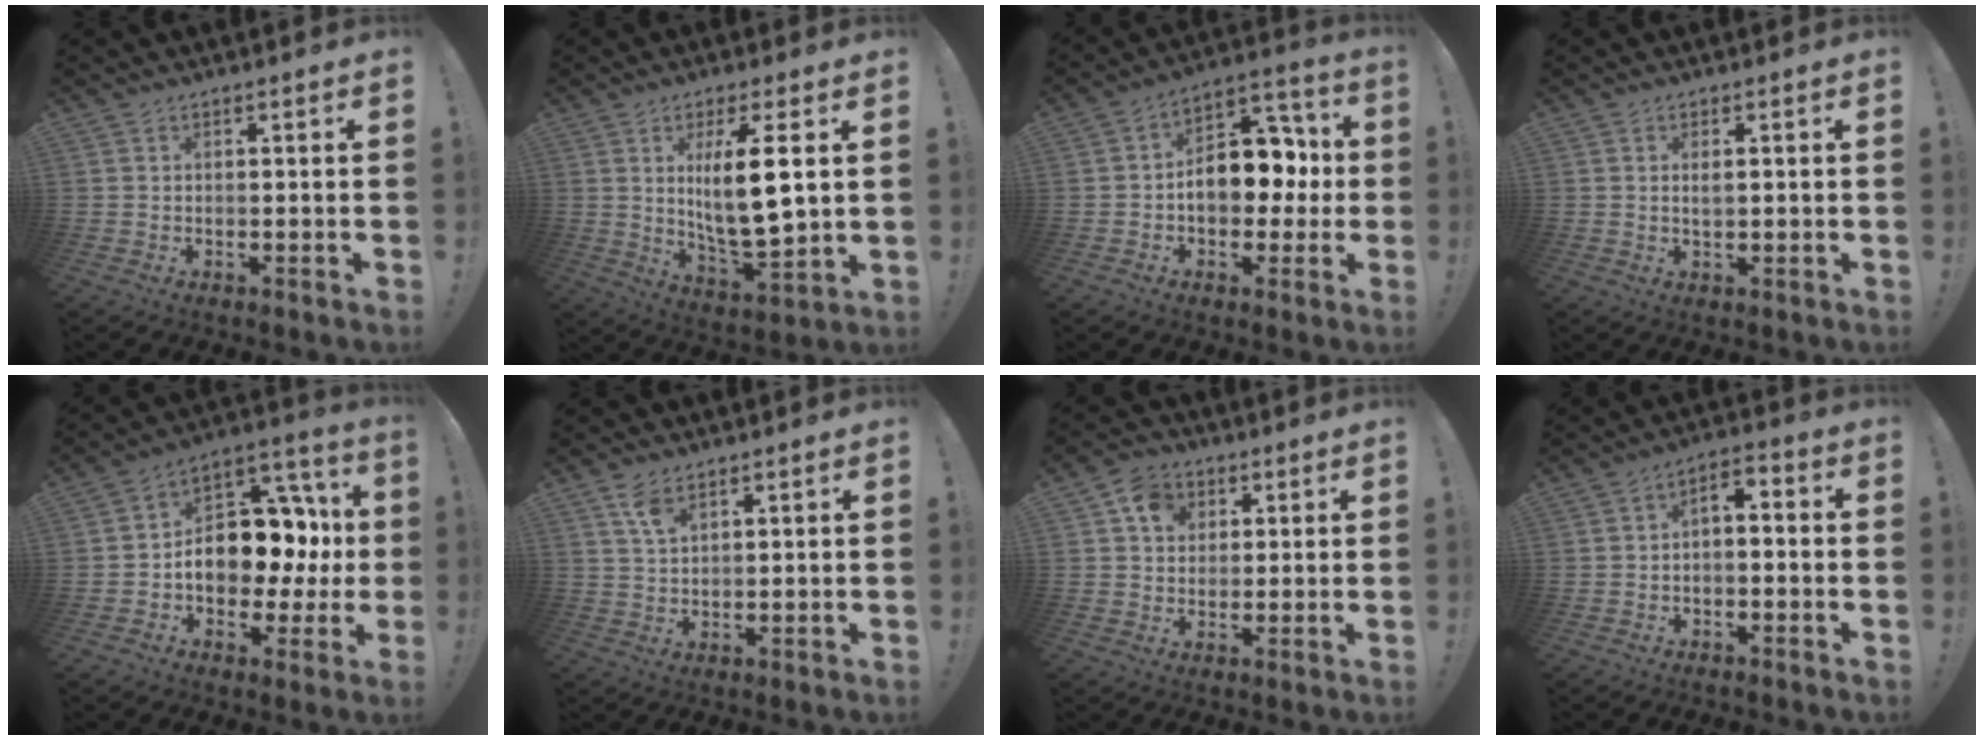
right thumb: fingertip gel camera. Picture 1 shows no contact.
{"total": 13.6, "force": [3.0, 3.2, 12.9], "torque": [-0.229, -0.023, 0.037]}
{"total": 13.9, "force": [-1.0, 10.0, 9.5], "torque": [-0.129, 0.022, -0.009]}
{"total": 2.0, "force": [0.2, 0.8, 1.8], "torque": [-0.025, -0.003, 0.001]}
{"total": 15.1, "force": [-1.3, 11.2, 10.0], "torque": [-0.132, 0.012, -0.010]}
{"total": 5.0, "force": [3.3, 2.2, 3.1], "torque": [-0.058, -0.016, 0.059]}
{"total": 8.2, "force": [3.1, 6.9, 3.1], "torque": [-0.043, -0.005, 0.060]}
{"total": 4.0, "force": [-2.2, 2.2, 2.6], "torque": [-0.042, 0.014, -0.038]}